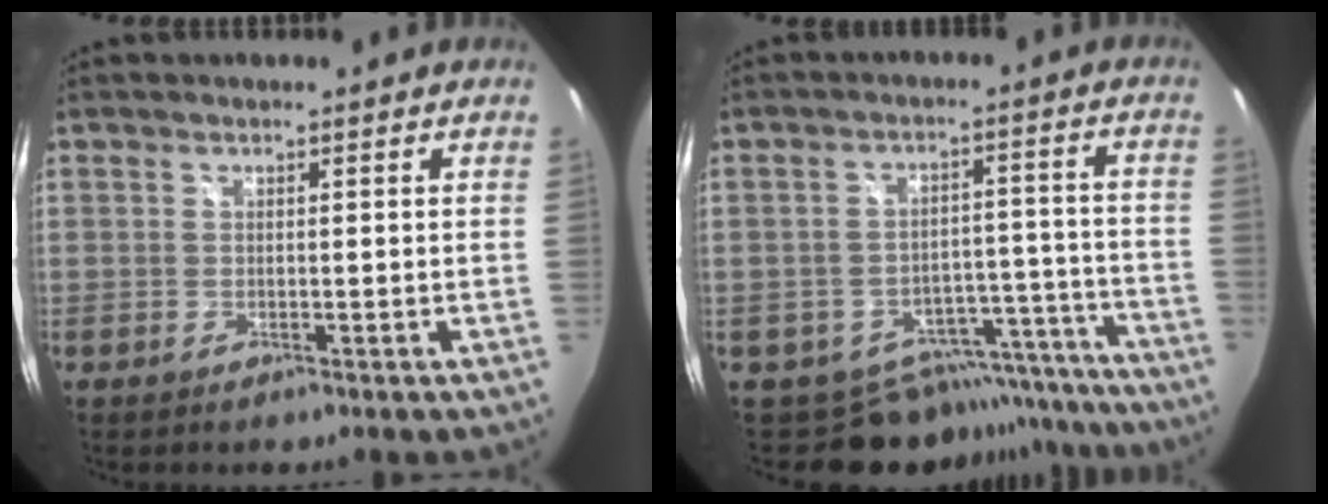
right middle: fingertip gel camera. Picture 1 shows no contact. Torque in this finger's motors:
{"motor_torque": [0.70, -1.27, 0.02, -0.02]}